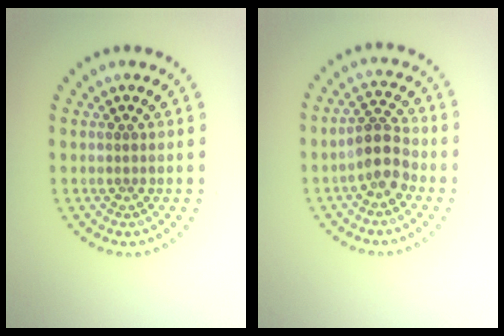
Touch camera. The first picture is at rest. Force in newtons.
{"total": 3.6, "press": 3.3, "slide": 1.3}